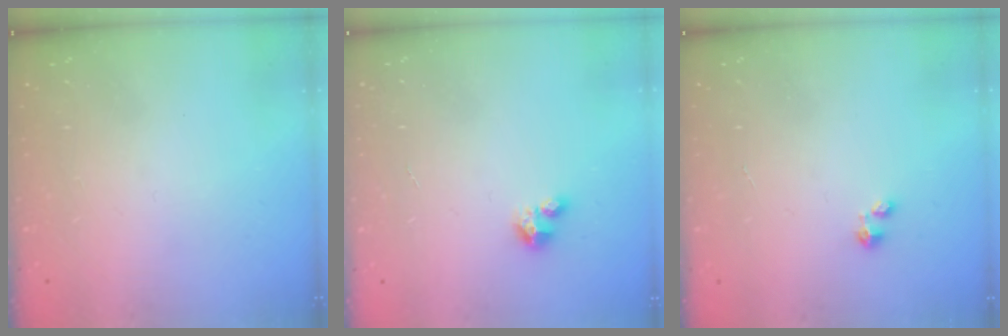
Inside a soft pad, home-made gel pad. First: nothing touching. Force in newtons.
{"total": 2.8, "press": 2.8, "slide": 0.2}
{"total": 0.0}